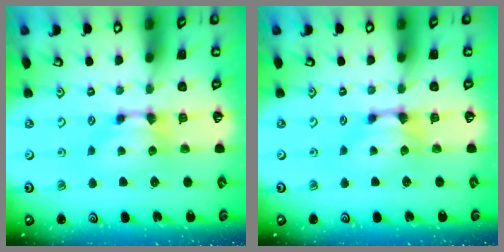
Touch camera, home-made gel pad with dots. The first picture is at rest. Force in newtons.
{"total": 1.1, "press": 0.4, "slide": 1.0}